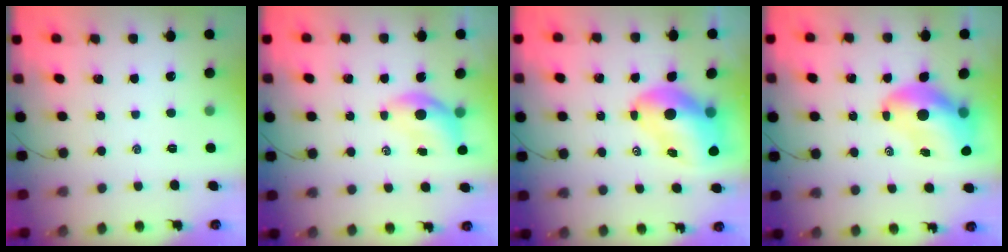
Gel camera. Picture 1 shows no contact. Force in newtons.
{"total": 5.6, "press": 5.5, "slide": 0.9}
{"total": 10.7, "press": 10.2, "slide": 3.1}
{"total": 10.1, "press": 9.6, "slide": 2.9}